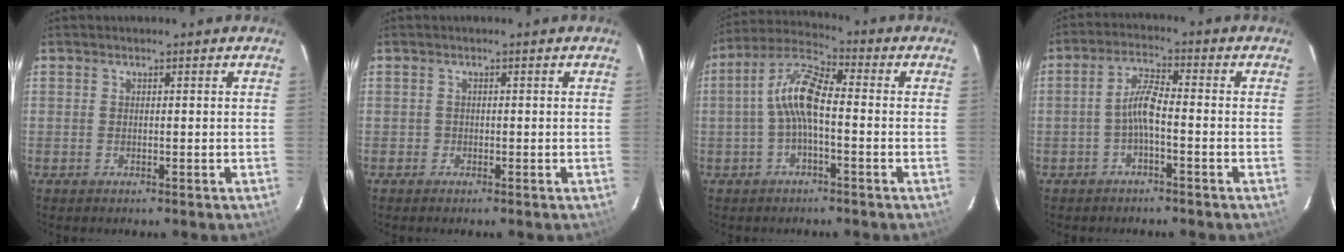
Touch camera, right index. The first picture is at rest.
{"total": 0.6, "force": [-0.4, 0.4, -0.1], "torque": [0.000, 0.000, -0.010]}
{"total": 8.4, "force": [-1.1, 2.7, 7.8], "torque": [-0.172, 0.023, -0.026]}
{"total": 4.4, "force": [-1.8, 0.8, 4.0], "torque": [-0.085, 0.014, -0.035]}